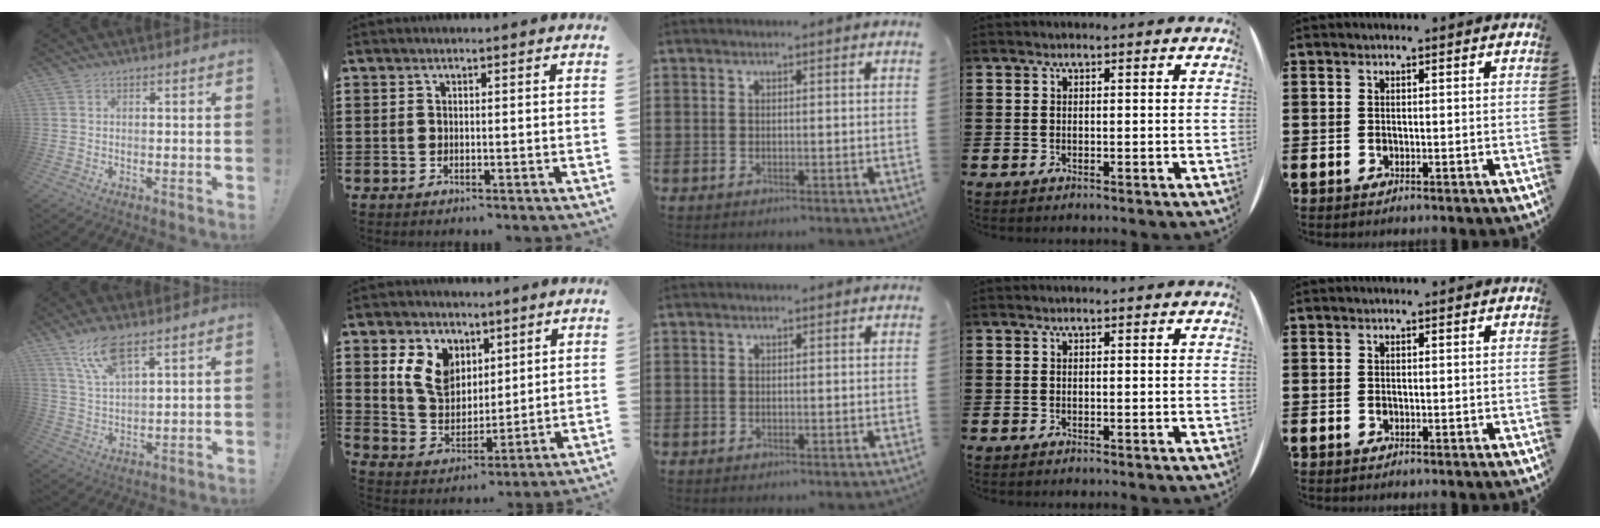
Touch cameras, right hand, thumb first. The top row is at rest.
{"thumb": {"total": 9.8, "force": [6.7, 3.4, 6.3], "torque": [-0.121, -0.023, 0.125]}, "index": {"total": 7.7, "force": [3.5, 5.9, 3.5], "torque": [-0.089, 0.014, 0.066]}}